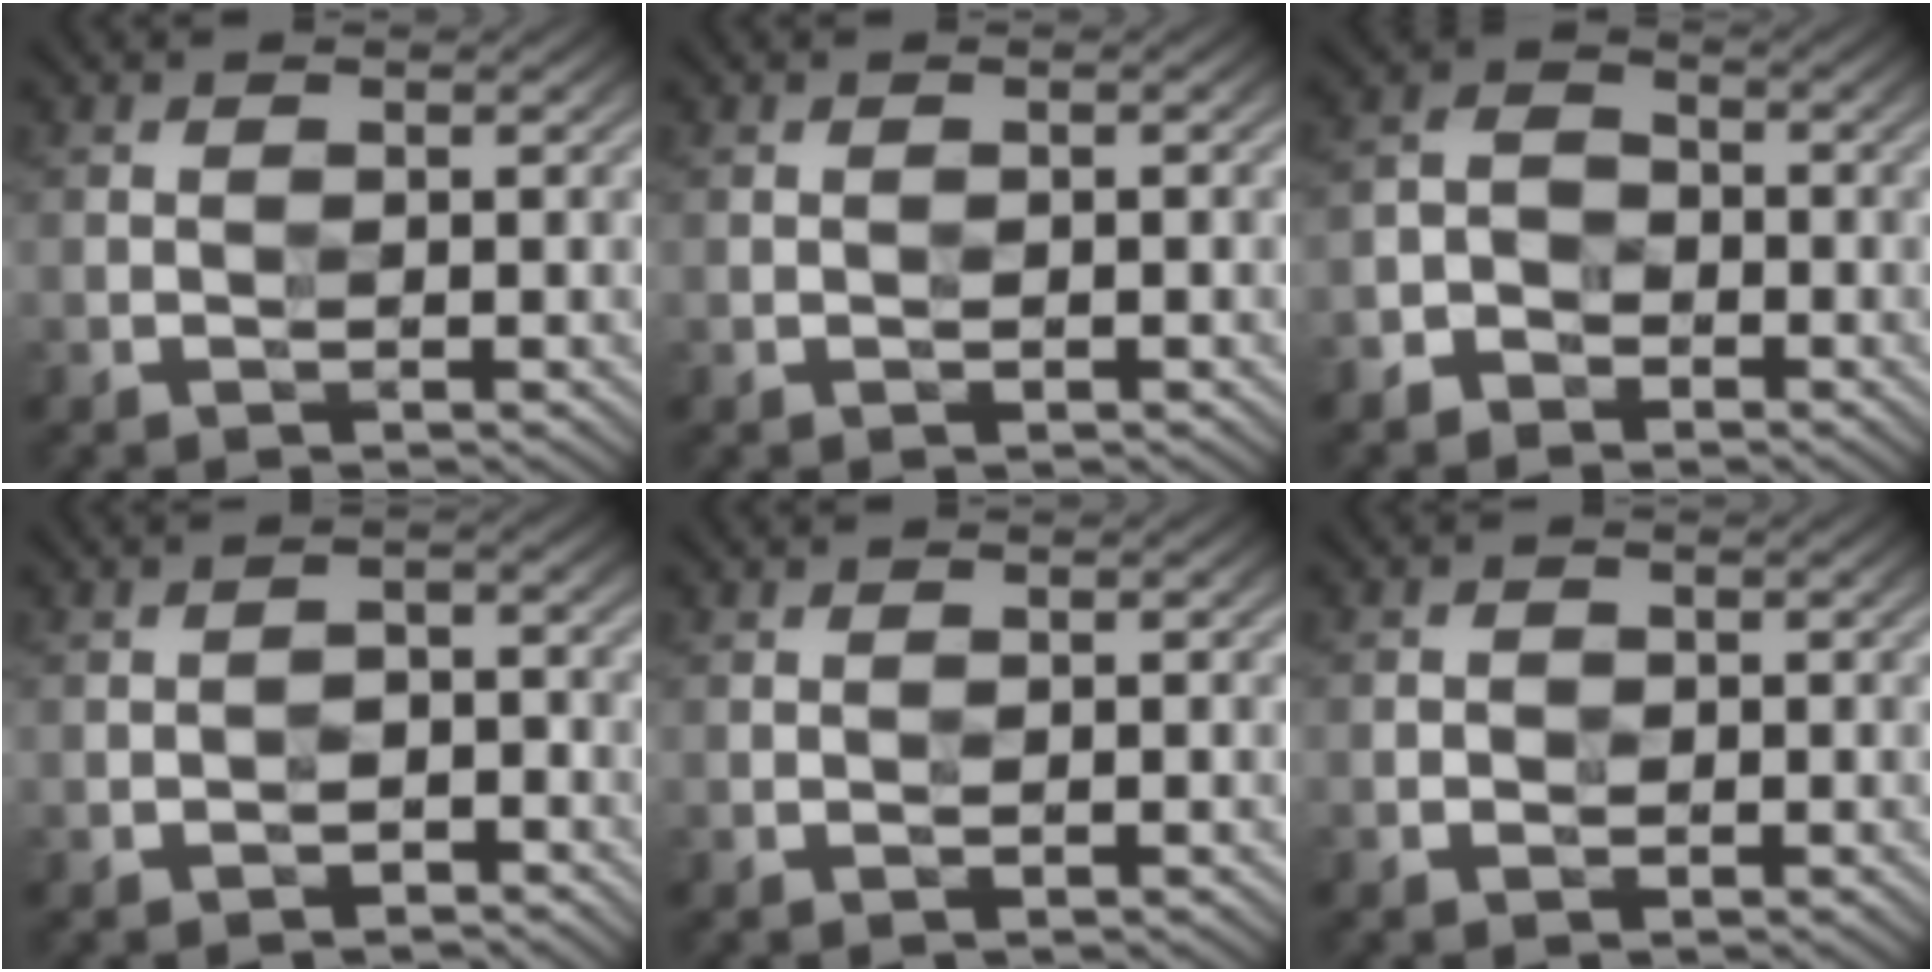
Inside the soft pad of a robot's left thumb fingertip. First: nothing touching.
{"total": 0.0}
{"total": 3.8, "force": [-2.7, 2.6, 1.0], "torque": [-0.016, 0.002, -0.061]}
{"total": 2.6, "force": [-1.6, 1.6, 1.4], "torque": [-0.019, 0.000, -0.030]}
{"total": 0.0}
{"total": 0.9, "force": [-0.4, 0.8, 0.1], "torque": [0.003, -0.006, -0.010]}